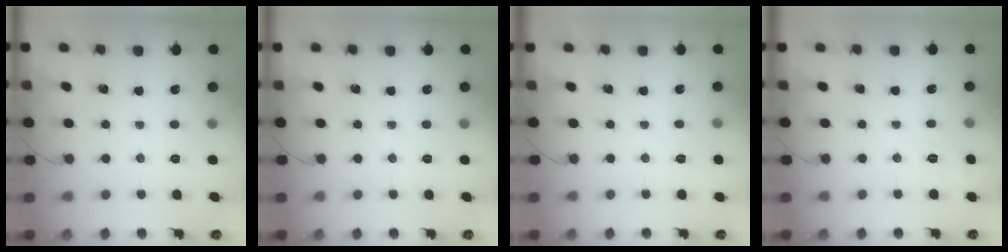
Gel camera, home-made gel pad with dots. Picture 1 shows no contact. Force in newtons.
{"total": 0.0}
{"total": 2.8, "press": 2.4, "slide": 1.5}
{"total": 7.9, "press": 7.6, "slide": 2.3}